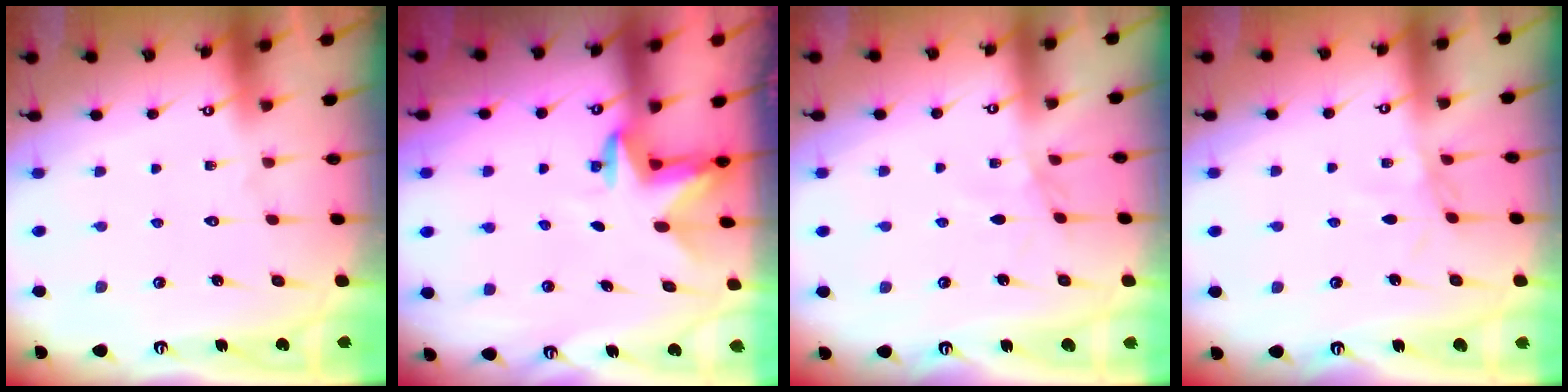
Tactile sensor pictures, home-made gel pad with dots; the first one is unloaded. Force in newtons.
{"total": 3.2, "press": 3.1, "slide": 0.8}
{"total": 2.0, "press": 1.9, "slide": 0.4}
{"total": 2.2, "press": 2.1, "slide": 0.5}